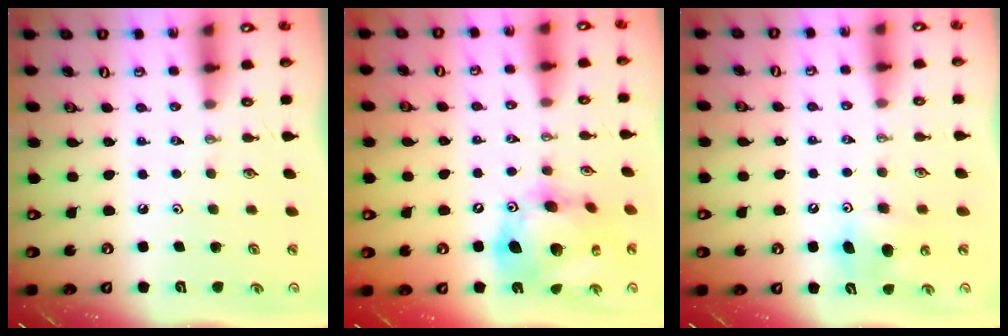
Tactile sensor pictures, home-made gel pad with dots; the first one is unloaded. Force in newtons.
{"total": 18.7, "press": 18.5, "slide": 2.3}
{"total": 8.8, "press": 8.7, "slide": 1.3}